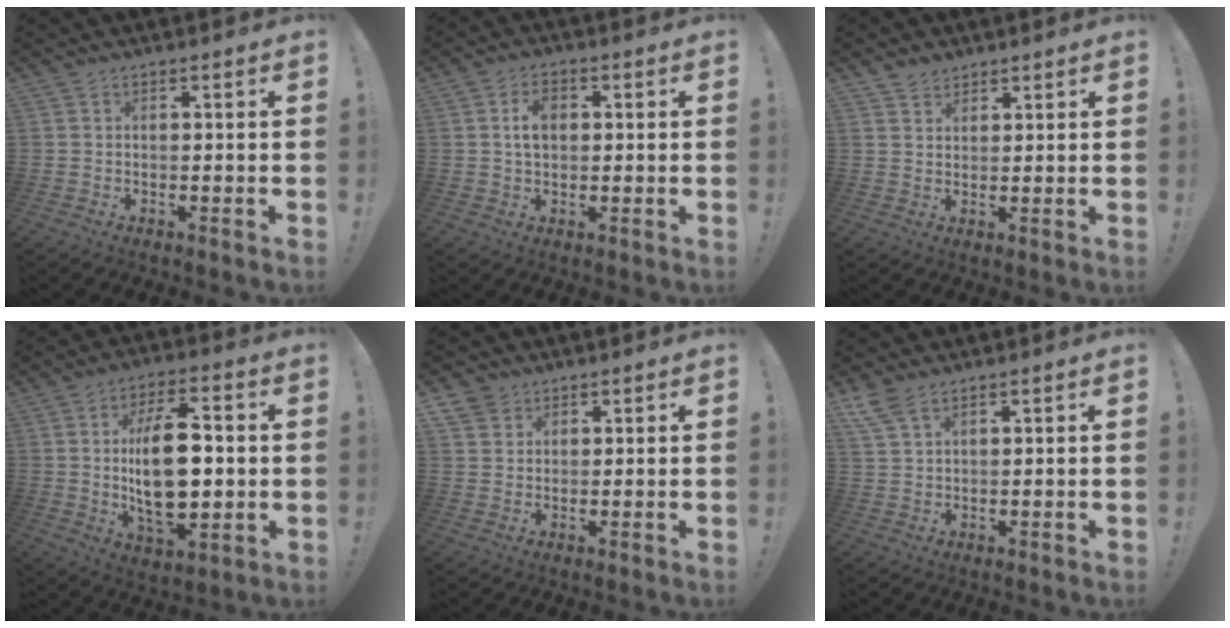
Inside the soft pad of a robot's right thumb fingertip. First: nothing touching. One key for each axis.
{"total": 5.4, "fx": 1.1, "fy": 3.7, "fz": 3.7, "tx": -0.055, "ty": 0.003, "tz": 0.018}
{"total": 3.3, "fx": 2.7, "fy": 1.8, "fz": 0.3, "tx": 0.001, "ty": -0.019, "tz": 0.049}
{"total": 18.4, "fx": 0.7, "fy": 9.3, "fz": 15.9, "tx": -0.283, "ty": -0.004, "tz": 0.007}
{"total": 4.7, "fx": 3.2, "fy": 3.4, "fz": 0.8, "tx": -0.021, "ty": -0.014, "tz": 0.063}
{"total": 5.9, "fx": 4.1, "fy": 2.4, "fz": 3.5, "tx": -0.074, "ty": -0.012, "tz": 0.081}